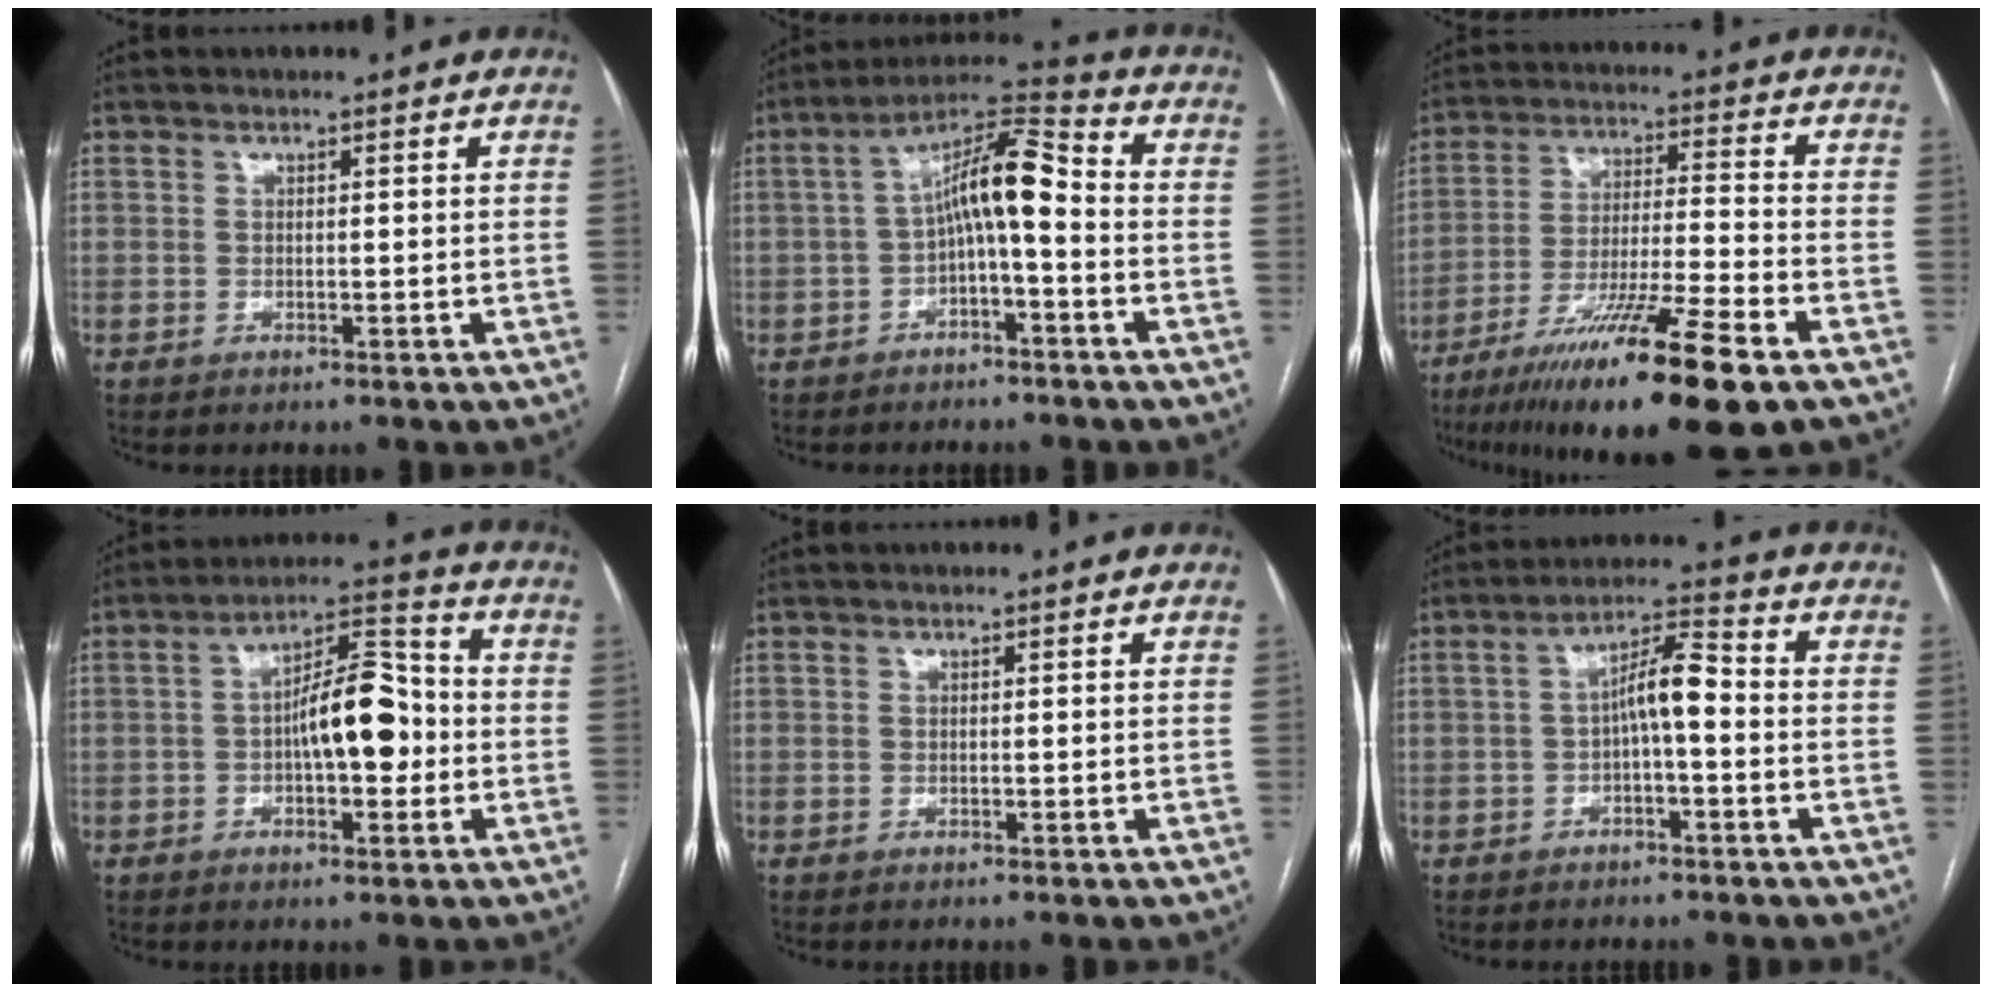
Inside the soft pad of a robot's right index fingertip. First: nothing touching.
{"total": 9.6, "force": [-0.9, 2.1, 9.3], "torque": [-0.160, 0.041, -0.017]}
{"total": 18.4, "force": [-11.6, 0.1, 14.2], "torque": [-0.227, -0.041, -0.197]}
{"total": 10.3, "force": [-0.9, 3.5, 9.6], "torque": [-0.162, 0.029, -0.012]}
{"total": 0.0}
{"total": 6.2, "force": [-0.6, 1.3, 6.0], "torque": [-0.103, 0.026, -0.011]}